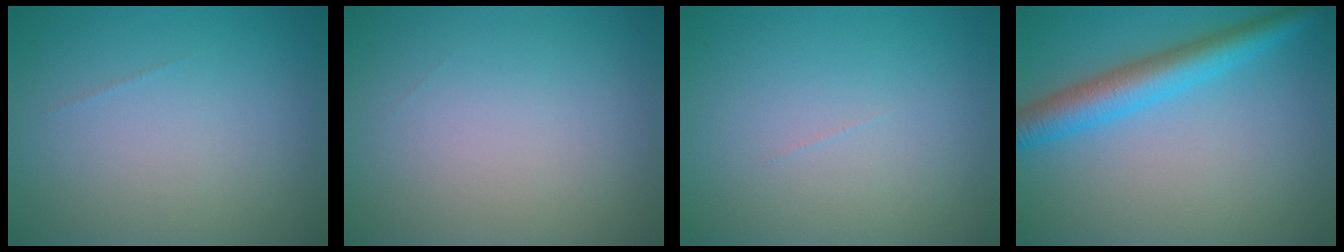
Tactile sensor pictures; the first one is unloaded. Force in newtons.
{"total": 0.0}
{"total": 0.0}
{"total": 4.8, "press": 4.8, "slide": 0.2}